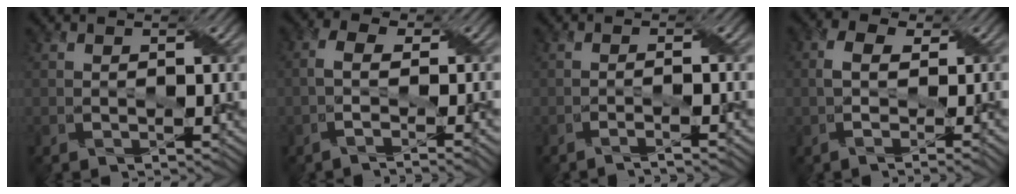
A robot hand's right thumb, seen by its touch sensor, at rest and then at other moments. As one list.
[{"total": 4.4, "force": [-1.3, 1.4, 4.0], "torque": [-0.061, 0.002, -0.035]}, {"total": 2.2, "force": [-1.4, 0.1, 1.7], "torque": [-0.020, 0.006, -0.042]}, {"total": 4.2, "force": [-0.5, 1.6, 3.9], "torque": [-0.067, 0.001, -0.014]}]